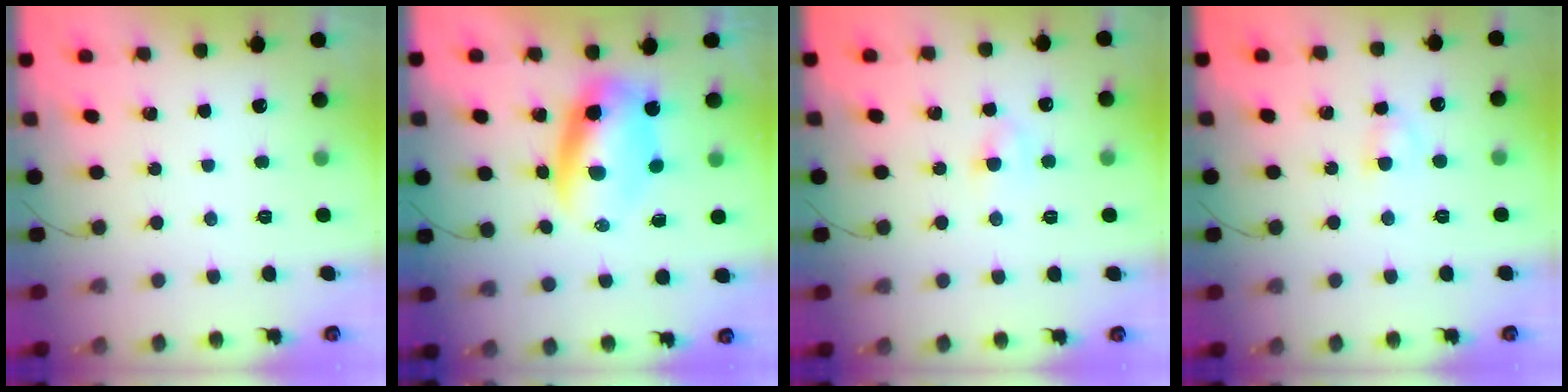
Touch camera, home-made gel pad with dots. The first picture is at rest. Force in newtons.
{"total": 8.0, "press": 7.7, "slide": 2.3}
{"total": 4.0, "press": 3.8, "slide": 1.2}
{"total": 2.9, "press": 2.7, "slide": 1.1}